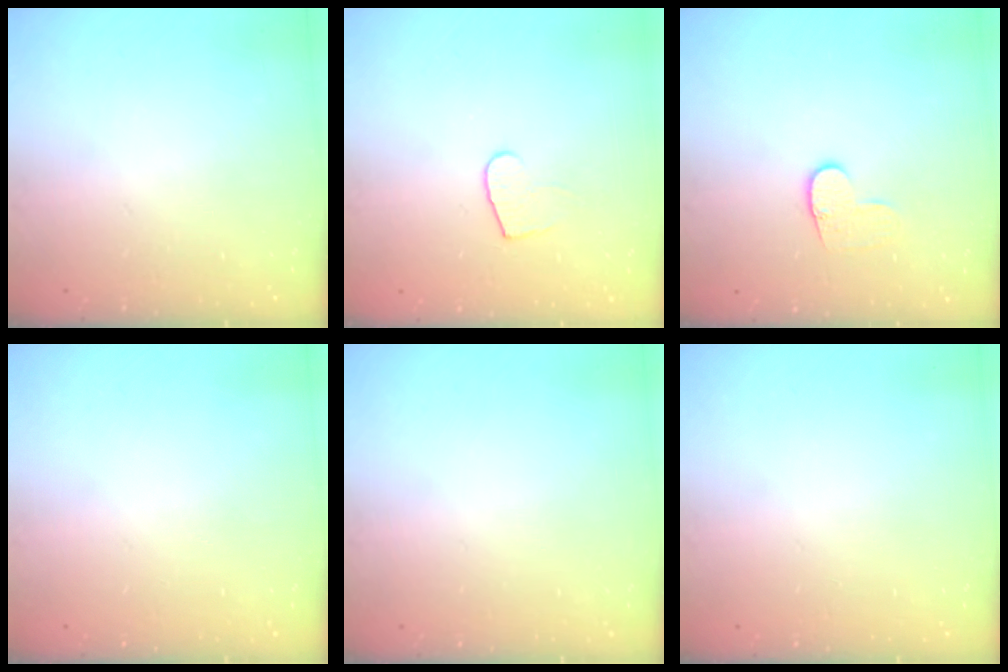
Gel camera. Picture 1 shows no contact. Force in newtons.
{"total": 6.0, "press": 6.0, "slide": 0.5}
{"total": 7.0, "press": 7.0, "slide": 0.7}
{"total": 0.0}
{"total": 0.0}
{"total": 0.0}